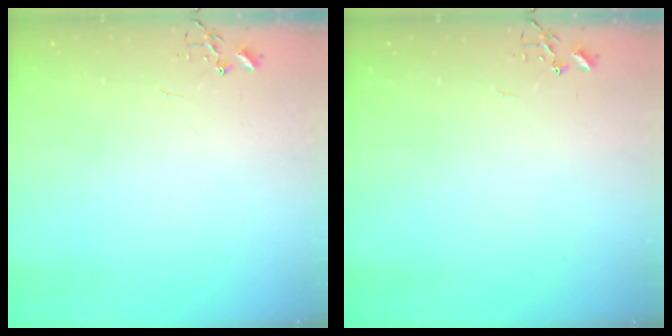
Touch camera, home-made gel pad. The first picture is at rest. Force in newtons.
{"total": 0.0}